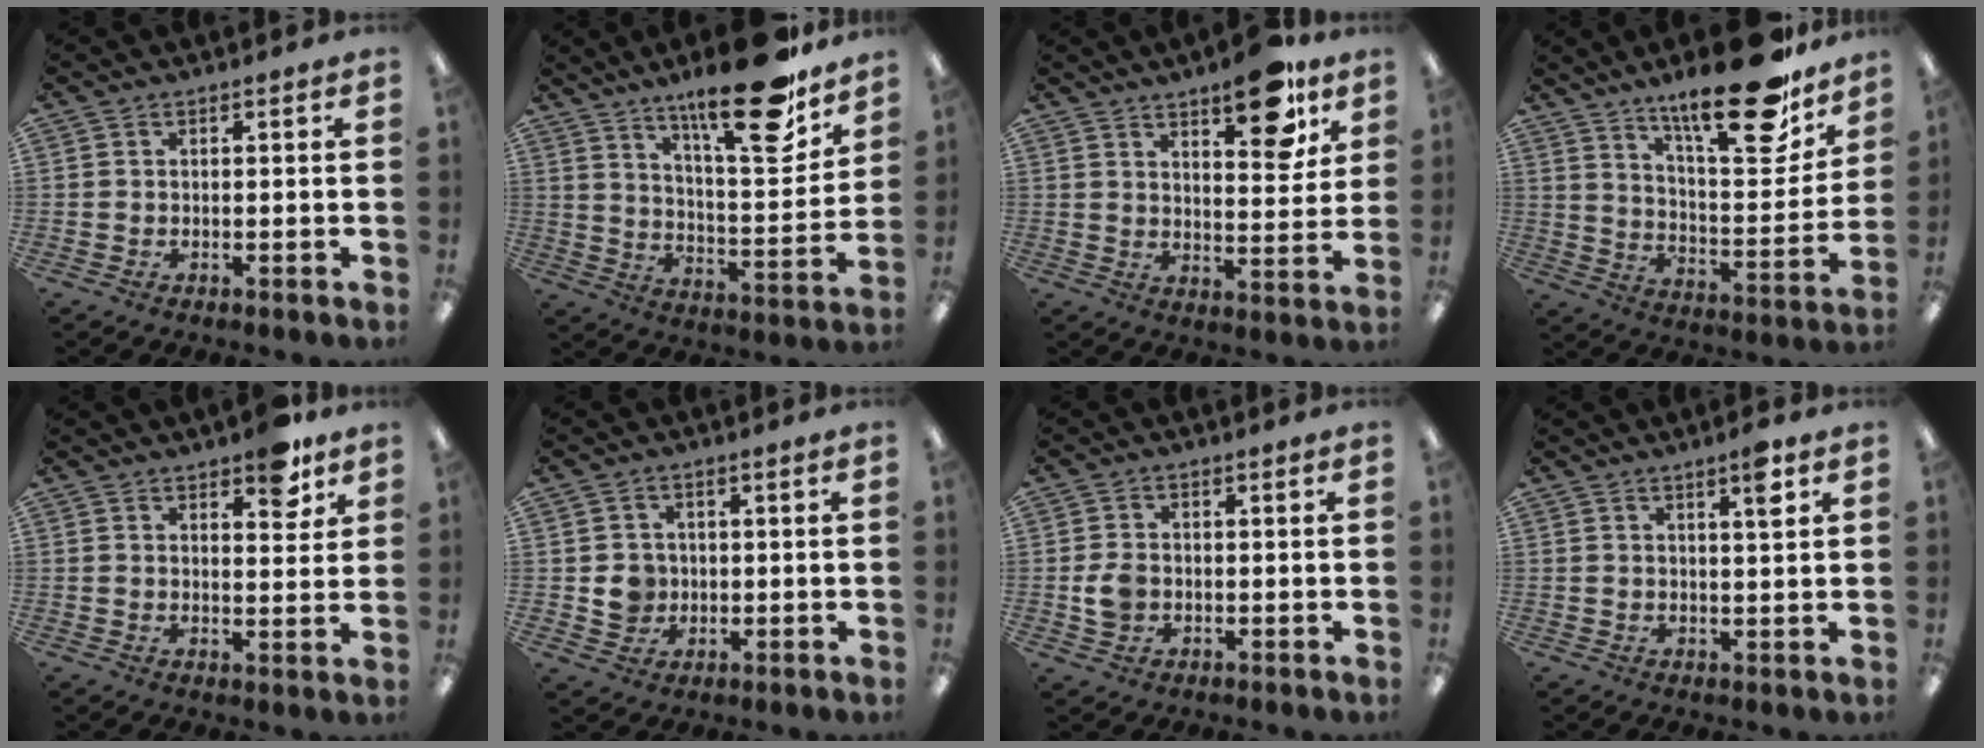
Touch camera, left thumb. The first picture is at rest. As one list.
[{"total": 21.3, "force": [15.7, 5.1, 13.5], "torque": [-0.207, -0.102, 0.251]}, {"total": 13.3, "force": [9.2, 4.8, 8.2], "torque": [-0.094, -0.058, 0.150]}, {"total": 23.4, "force": [17.2, 6.6, 14.4], "torque": [-0.209, -0.115, 0.277]}, {"total": 6.7, "force": [4.8, 2.9, 3.7], "torque": [-0.029, -0.026, 0.078]}, {"total": 4.5, "force": [0.0, 4.3, 1.2], "torque": [-0.006, 0.000, -0.001]}, {"total": 4.2, "force": [-0.5, 3.3, 2.6], "torque": [-0.052, 0.005, -0.008]}, {"total": 4.5, "force": [2.6, 0.5, 3.6], "torque": [-0.055, -0.008, 0.039]}]